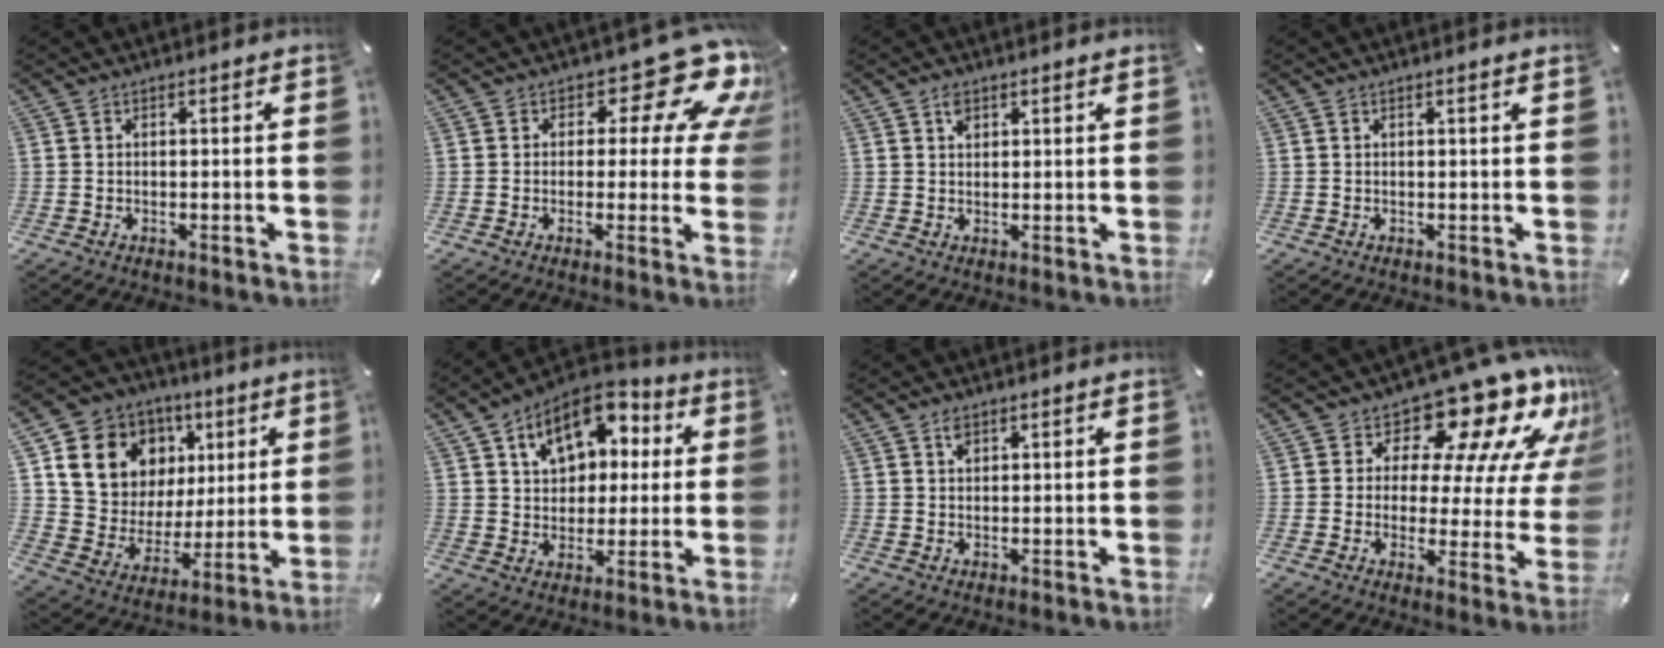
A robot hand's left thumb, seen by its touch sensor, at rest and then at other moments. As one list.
[{"total": 15.1, "force": [7.1, 7.4, 11.0], "torque": [-0.138, -0.048, 0.116]}, {"total": 1.9, "force": [1.3, 0.9, 1.1], "torque": [-0.016, -0.004, 0.022]}, {"total": 0.7, "force": [0.3, -0.1, 0.6], "torque": [-0.010, 0.000, 0.005]}, {"total": 14.2, "force": [6.4, 12.1, 3.7], "torque": [-0.073, -0.043, 0.133]}, {"total": 12.9, "force": [6.0, 9.6, 6.4], "torque": [-0.099, -0.029, 0.111]}, {"total": 1.6, "force": [1.2, 0.5, 0.9], "torque": [-0.021, -0.001, 0.022]}, {"total": 16.7, "force": [12.7, 6.5, 8.7], "torque": [-0.115, -0.115, 0.206]}]